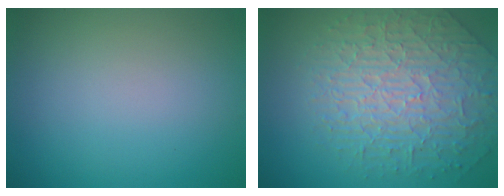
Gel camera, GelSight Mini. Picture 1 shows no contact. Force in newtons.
{"total": 6.1, "press": 5.3, "slide": 3.1}